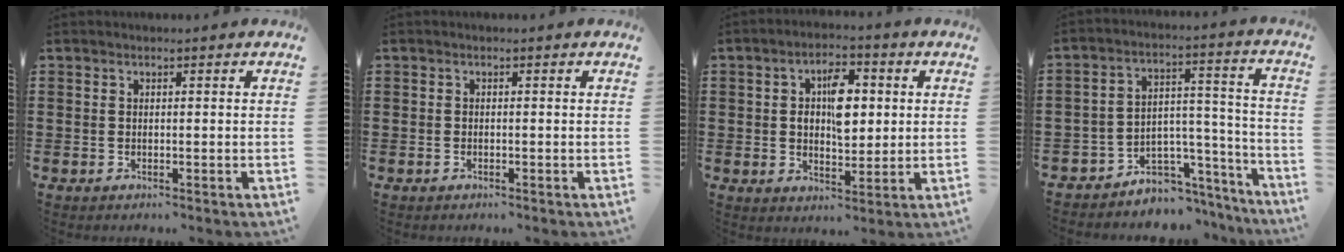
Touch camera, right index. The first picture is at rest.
{"total": 0.0}
{"total": 7.6, "force": [1.6, 3.6, 6.4], "torque": [-0.108, 0.003, 0.022]}
{"total": 4.4, "force": [-3.1, 3.1, 0.3], "torque": [-0.019, 0.001, -0.060]}